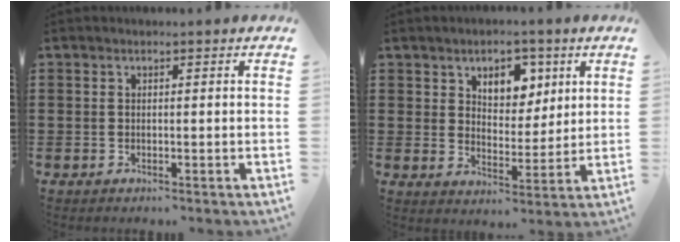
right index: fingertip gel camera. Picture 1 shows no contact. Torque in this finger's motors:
{"motor_torque": [0.48, -0.29, 0.20, 0.04]}